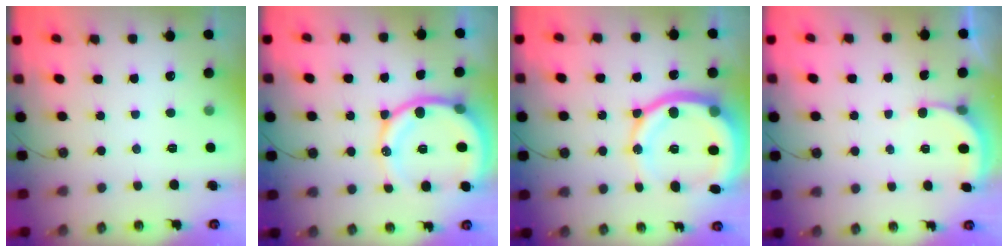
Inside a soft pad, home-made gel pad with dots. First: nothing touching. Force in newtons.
{"total": 16.7, "press": 16.6, "slide": 2.3}
{"total": 19.8, "press": 19.5, "slide": 3.1}
{"total": 2.4, "press": 2.4, "slide": 0.5}